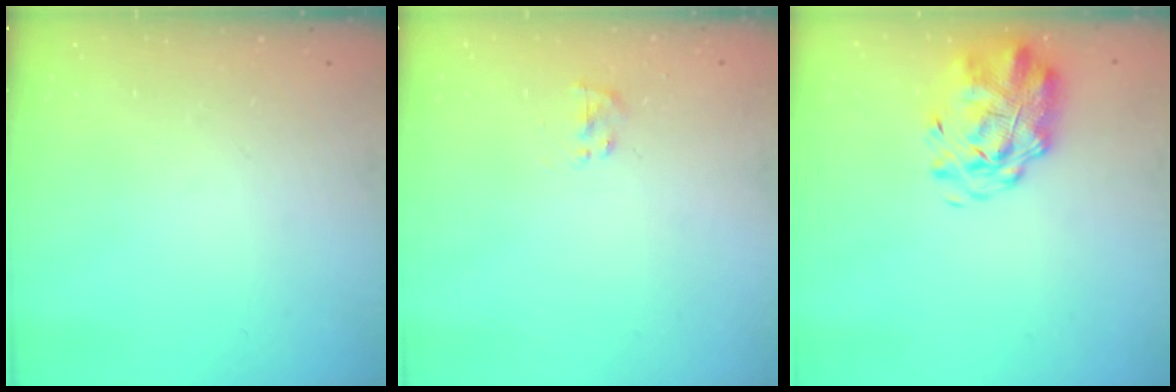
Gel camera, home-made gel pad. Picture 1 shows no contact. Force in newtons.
{"total": 1.5, "press": 1.3, "slide": 0.7}
{"total": 2.7, "press": 2.3, "slide": 1.5}